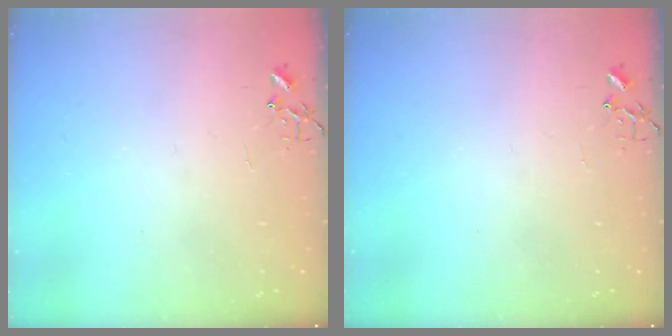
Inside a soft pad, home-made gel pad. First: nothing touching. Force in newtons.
{"total": 0.0}